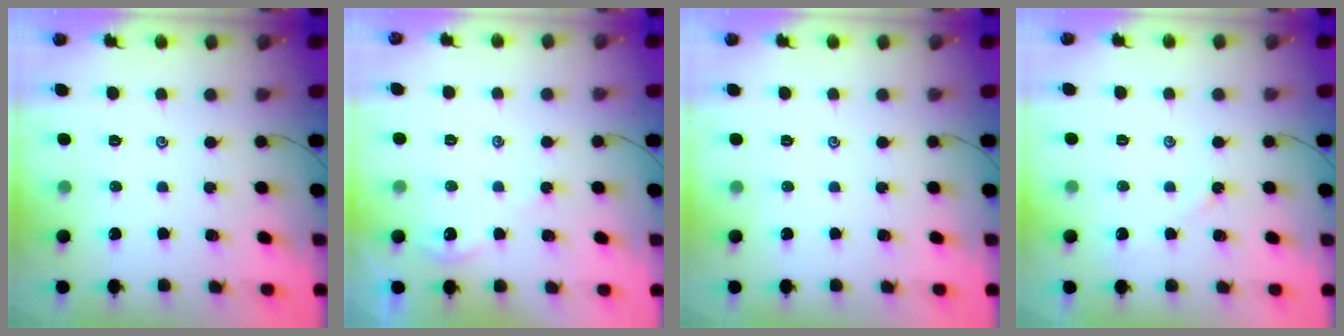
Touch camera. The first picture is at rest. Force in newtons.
{"total": 1.6, "press": 1.5, "slide": 0.3}
{"total": 0.0}
{"total": 4.2, "press": 4.2, "slide": 0.4}